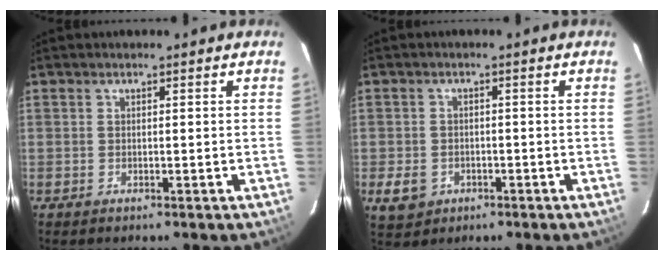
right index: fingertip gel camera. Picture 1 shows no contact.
{"total": 5.2, "force": [-1.7, 4.6, 1.9], "torque": [-0.051, 0.006, -0.018]}